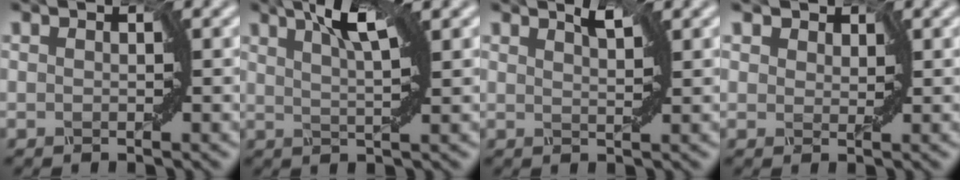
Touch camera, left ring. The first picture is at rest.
{"total": 4.1, "force": [2.2, 0.5, 3.4], "torque": [-0.060, 0.006, 0.039]}
{"total": 1.2, "force": [1.0, -0.2, 0.5], "torque": [-0.012, 0.000, 0.019]}
{"total": 2.0, "force": [1.4, 1.1, 0.7], "torque": [-0.023, -0.001, 0.020]}